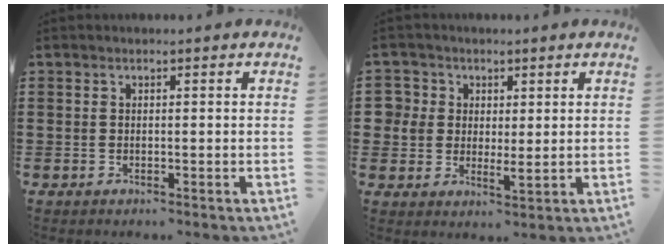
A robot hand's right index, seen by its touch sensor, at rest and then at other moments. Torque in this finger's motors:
{"motor_torque": [0.35, -0.28, 0.19, 0.05]}